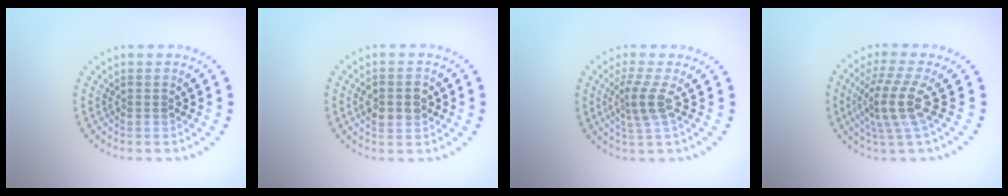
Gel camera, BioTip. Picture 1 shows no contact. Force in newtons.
{"total": 3.0, "press": 3.0, "slide": 0.0}
{"total": 2.5, "press": 1.8, "slide": 1.8}
{"total": 4.0, "press": 3.0, "slide": 2.6}